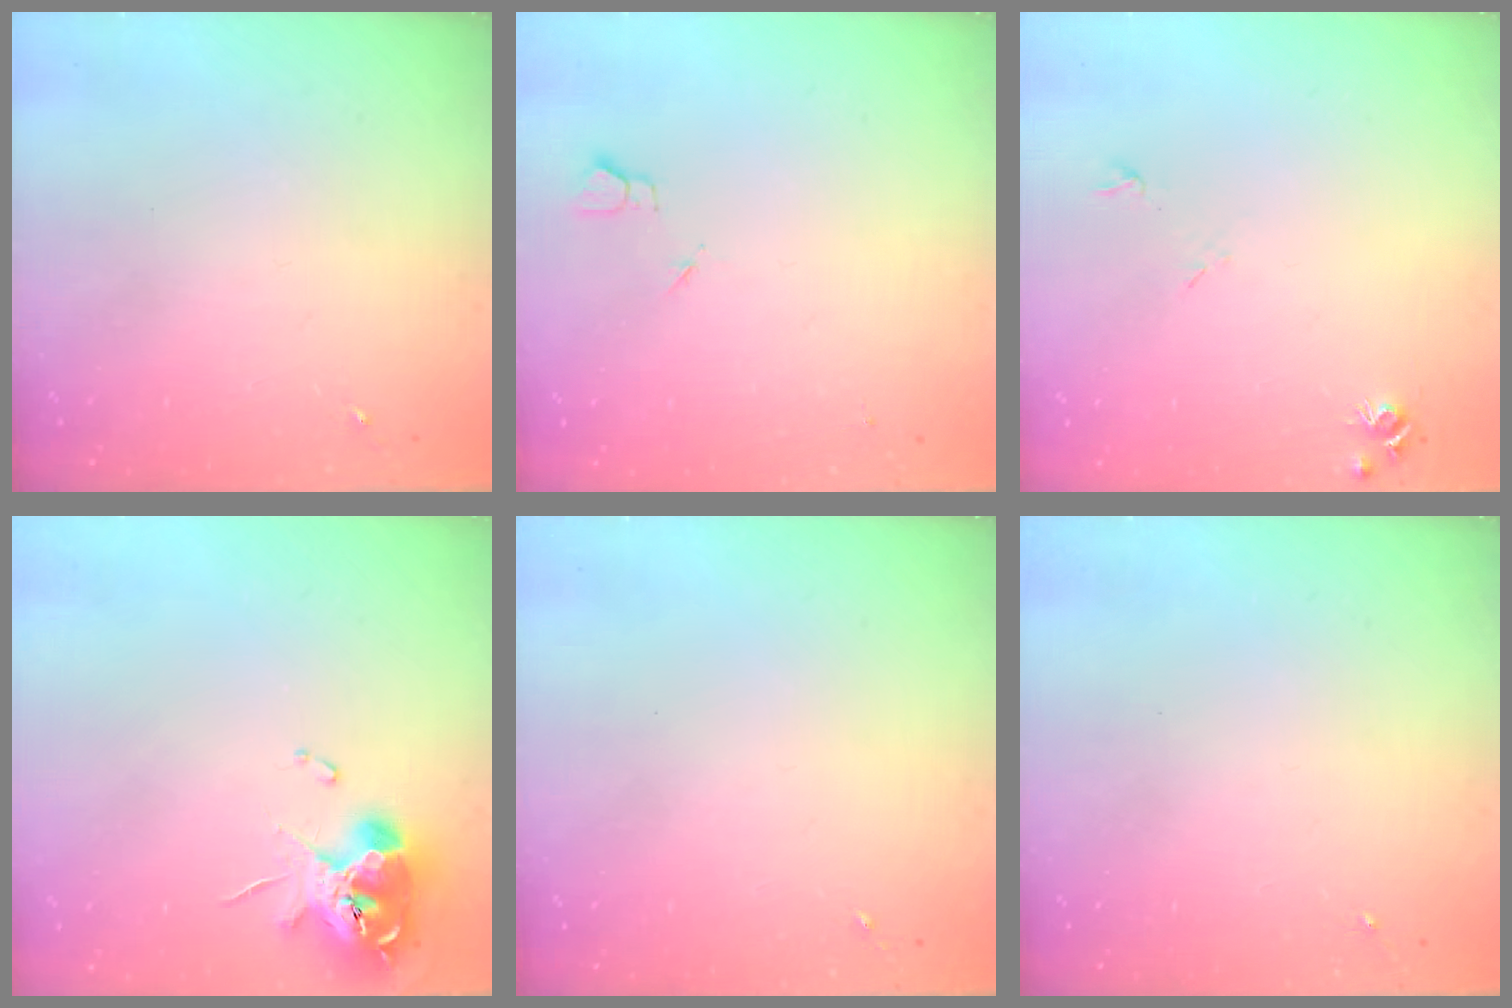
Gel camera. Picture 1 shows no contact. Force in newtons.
{"total": 2.7, "press": 2.6, "slide": 0.3}
{"total": 5.5, "press": 5.5, "slide": 0.7}
{"total": 11.3, "press": 11.2, "slide": 1.6}
{"total": 0.0}
{"total": 0.0}